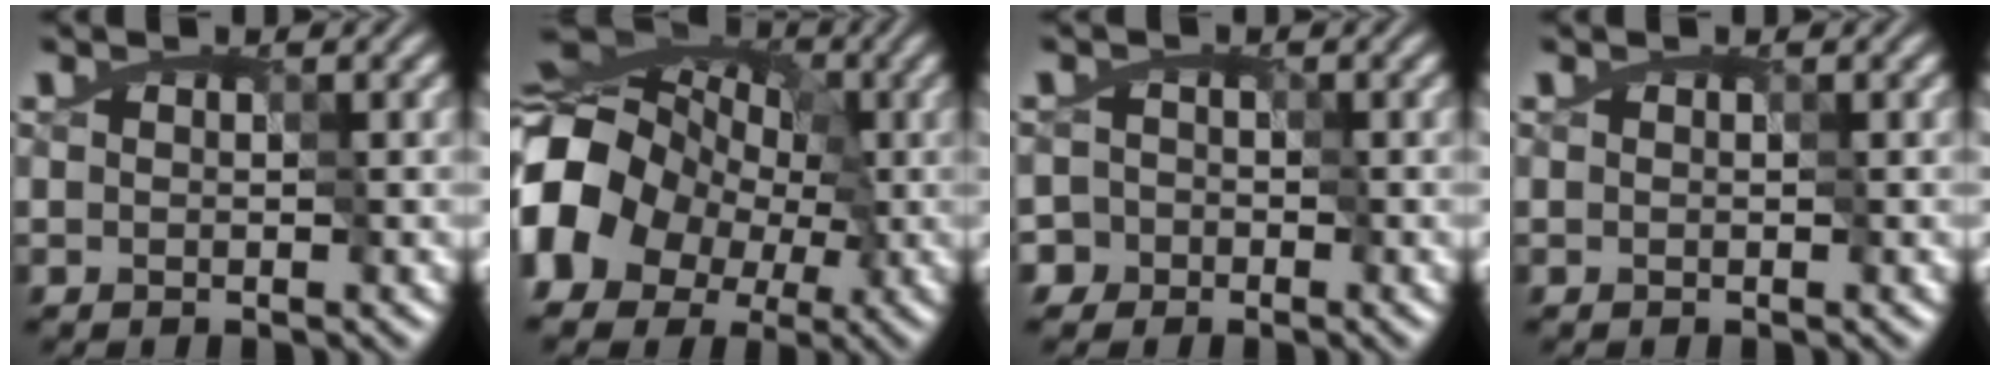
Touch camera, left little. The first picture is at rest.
{"total": 13.0, "force": [-3.7, 10.3, 7.1], "torque": [-0.132, -0.002, -0.087]}
{"total": 3.8, "force": [-1.2, 3.5, 0.9], "torque": [0.005, 0.021, -0.044]}
{"total": 0.0}